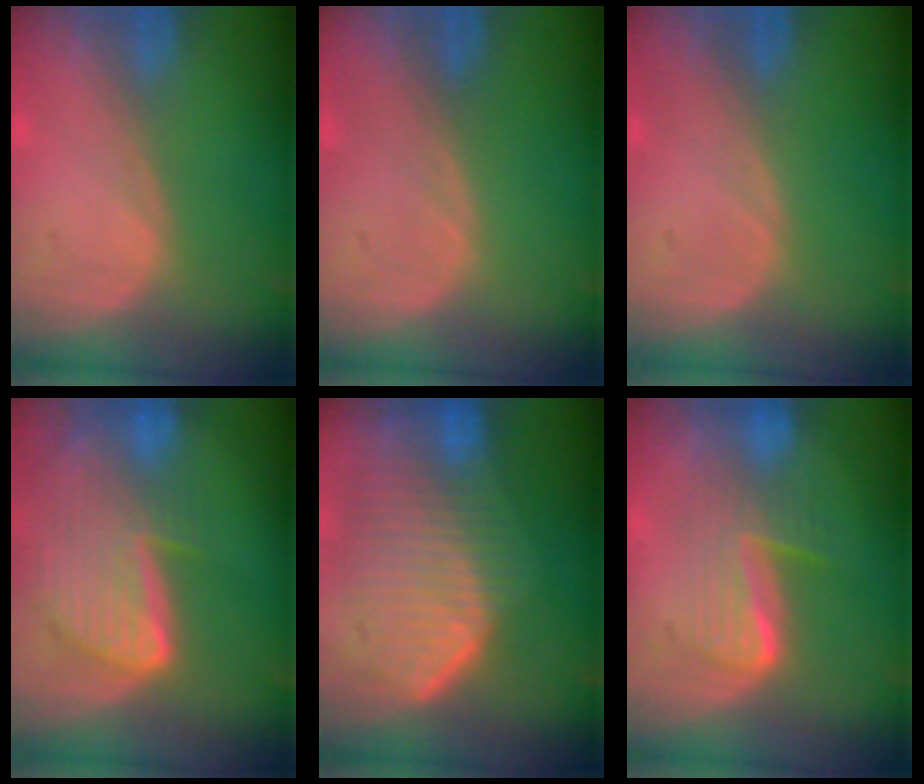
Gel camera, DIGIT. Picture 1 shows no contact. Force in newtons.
{"total": 0.0}
{"total": 0.0}
{"total": 9.8, "press": 8.3, "slide": 5.3}
{"total": 10.8, "press": 9.4, "slide": 5.3}
{"total": 6.4, "press": 6.3, "slide": 1.3}